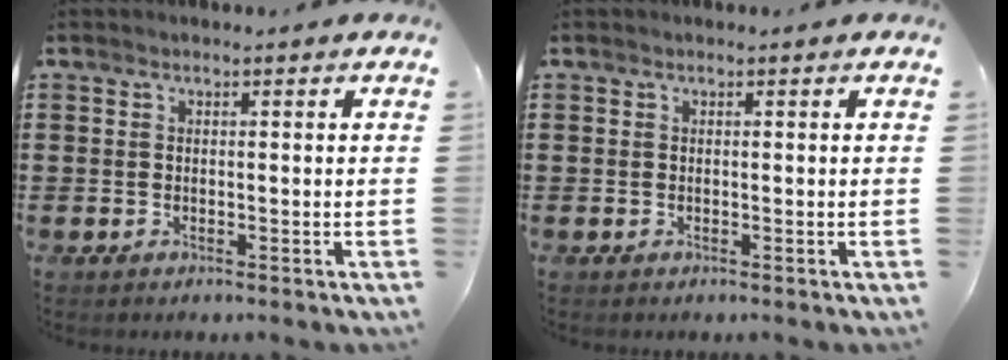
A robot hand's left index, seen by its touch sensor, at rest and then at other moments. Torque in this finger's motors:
{"motor_torque": [0.00, 0.00, 0.00, 0.00]}